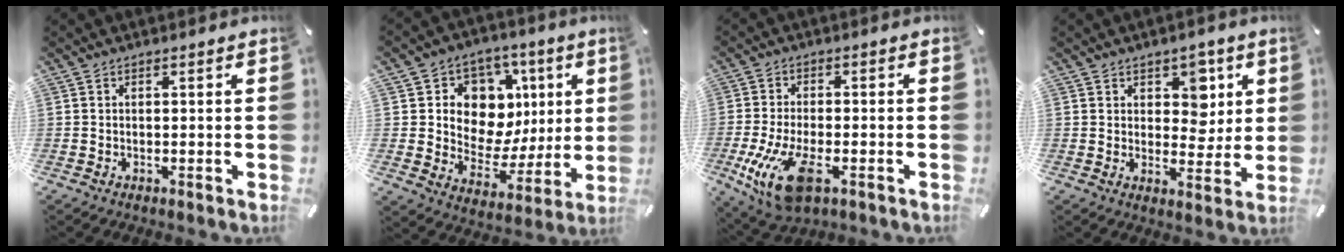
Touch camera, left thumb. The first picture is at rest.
{"total": 11.8, "force": [2.6, 10.8, 4.1], "torque": [-0.044, -0.034, 0.052]}
{"total": 12.4, "force": [-4.8, 5.6, 9.9], "torque": [-0.221, -0.003, -0.083]}
{"total": 7.0, "force": [3.1, 5.5, 3.1], "torque": [-0.026, -0.012, 0.047]}